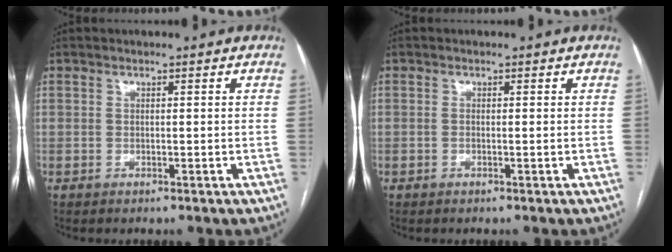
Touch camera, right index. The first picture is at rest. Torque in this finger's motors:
{"motor_torque": [-0.06, 0.22, 0.03, 0.01]}